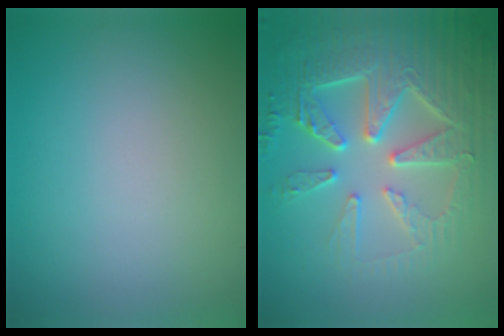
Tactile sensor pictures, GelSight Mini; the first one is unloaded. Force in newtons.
{"total": 7.7, "press": 6.1, "slide": 4.7}